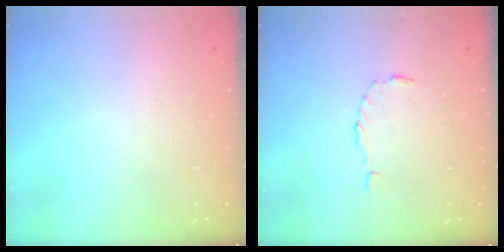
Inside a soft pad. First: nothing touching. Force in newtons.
{"total": 2.8, "press": 2.8, "slide": 0.4}